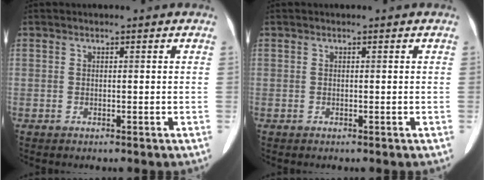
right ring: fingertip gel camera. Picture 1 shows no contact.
{"total": 0.0}